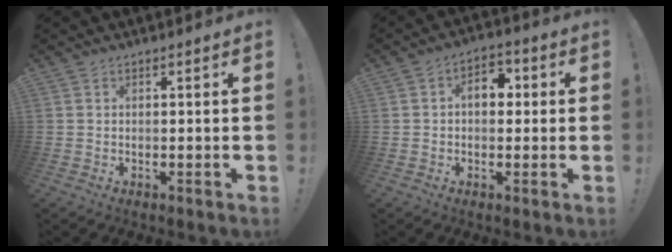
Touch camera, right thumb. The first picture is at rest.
{"total": 6.9, "force": [1.1, 4.7, 5.0], "torque": [-0.063, 0.004, 0.016]}